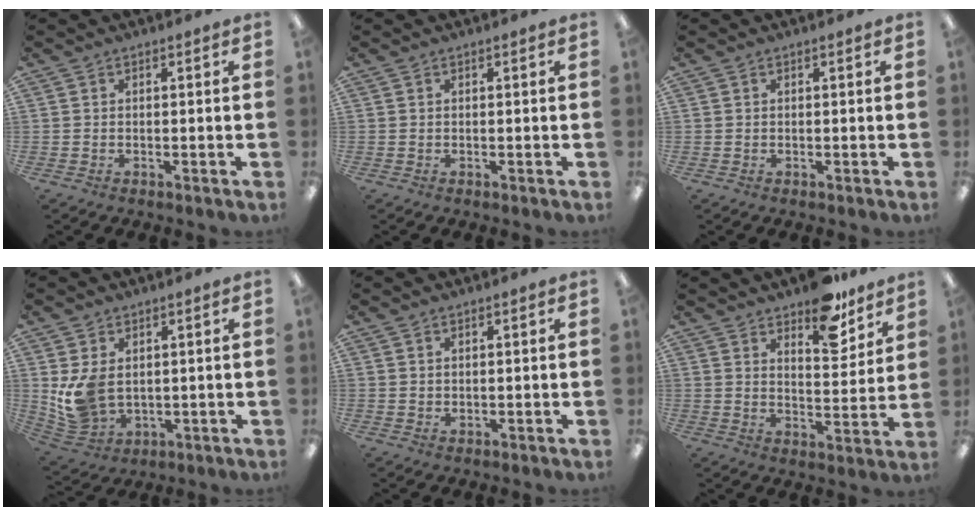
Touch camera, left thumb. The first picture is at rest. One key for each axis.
{"total": 0.0}
{"total": 0.0}
{"total": 9.8, "fx": 1.2, "fy": 7.3, "fz": 6.4, "tx": -0.139, "ty": -0.003, "tz": 0.027}
{"total": 1.0, "fx": 0.8, "fy": 0.6, "fz": 0.1, "tx": -0.003, "ty": 0.001, "tz": 0.016}
{"total": 12.2, "fx": 9.4, "fy": 5.3, "fz": 5.7, "tx": -0.054, "ty": -0.065, "tz": 0.162}